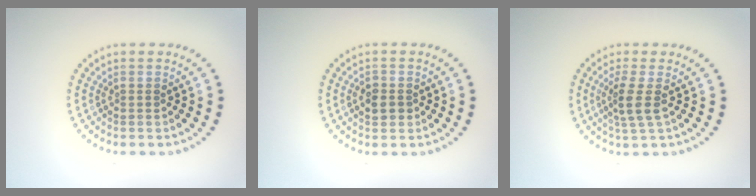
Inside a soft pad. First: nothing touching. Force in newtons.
{"total": 1.7, "press": 1.7, "slide": 0.3}
{"total": 2.5, "press": 1.9, "slide": 1.6}